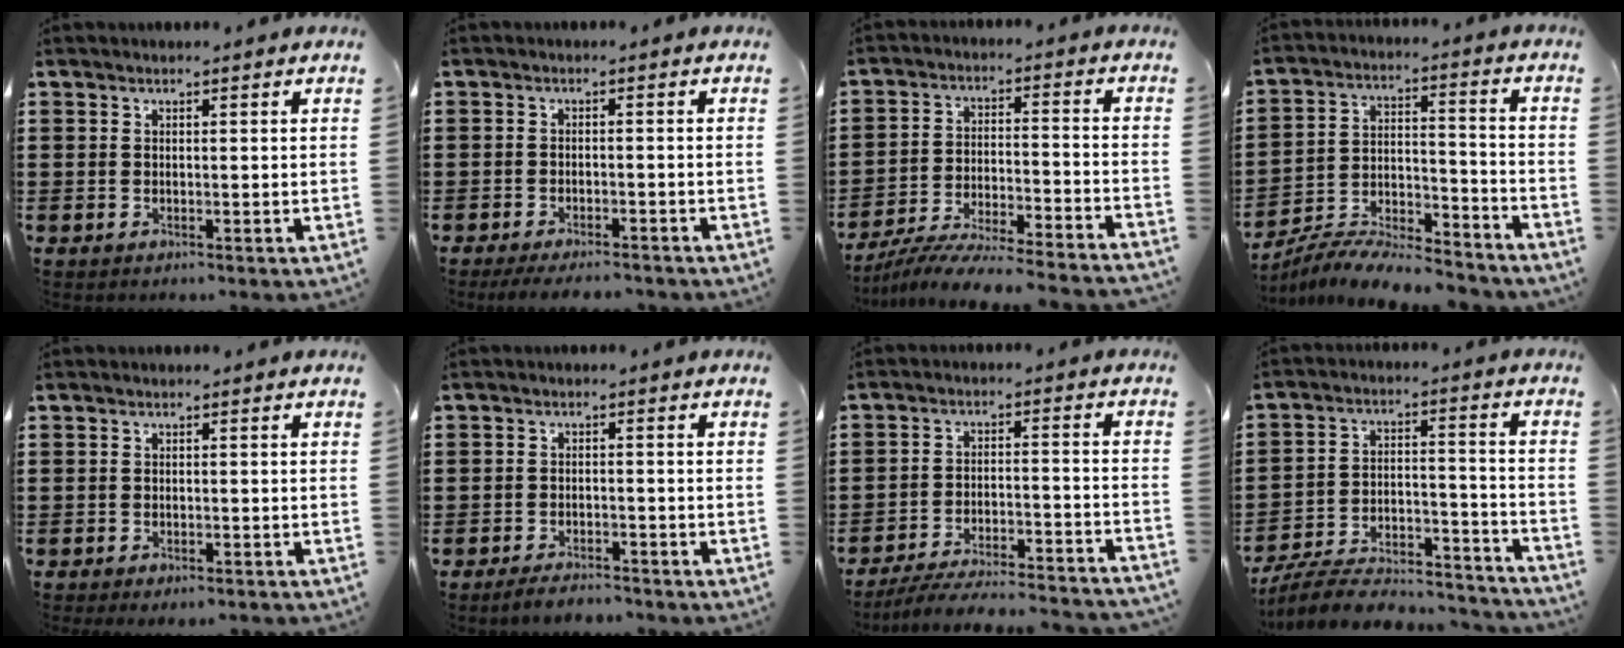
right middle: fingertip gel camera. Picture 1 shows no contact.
{"total": 2.7, "force": [-2.6, 0.3, 0.7], "torque": [-0.013, 0.000, -0.053]}
{"total": 7.6, "force": [-7.4, -0.3, 1.9], "torque": [-0.031, 0.000, -0.144]}
{"total": 8.4, "force": [-8.0, 0.9, 2.2], "torque": [-0.031, 0.013, -0.156]}
{"total": 0.8, "force": [-0.7, 0.3, 0.2], "torque": [-0.004, -0.001, -0.015]}
{"total": 2.8, "force": [-2.7, 0.6, 0.5], "torque": [-0.011, 0.002, -0.055]}
{"total": 6.3, "force": [-6.0, 0.1, 2.0], "torque": [-0.042, -0.005, -0.118]}
{"total": 7.2, "force": [-6.6, 1.2, 2.7], "torque": [-0.051, 0.003, -0.133]}